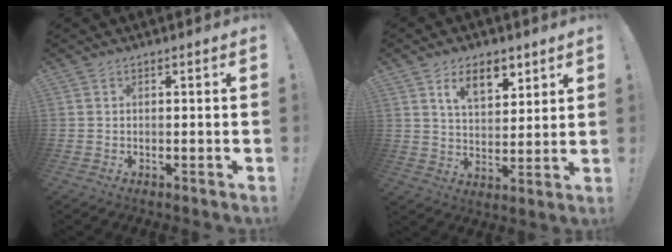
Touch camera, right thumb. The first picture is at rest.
{"total": 10.3, "force": [6.1, 5.4, 6.3], "torque": [-0.094, -0.021, 0.110]}